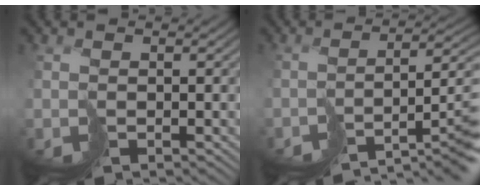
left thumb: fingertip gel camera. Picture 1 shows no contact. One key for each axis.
{"total": 7.9, "fx": -4.9, "fy": 1.9, "fz": 5.9, "tx": -0.087, "ty": -0.012, "tz": -0.065}